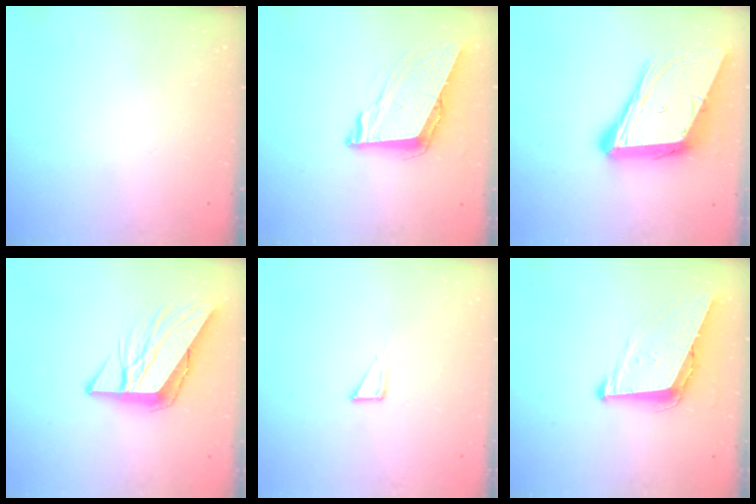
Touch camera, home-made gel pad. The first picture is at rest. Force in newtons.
{"total": 9.0, "press": 8.6, "slide": 2.9}
{"total": 17.7, "press": 17.2, "slide": 4.0}
{"total": 10.6, "press": 10.5, "slide": 1.3}
{"total": 2.3, "press": 2.3, "slide": 0.1}
{"total": 9.3, "press": 8.9, "slide": 2.7}